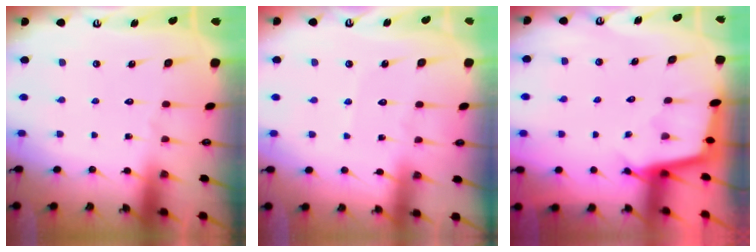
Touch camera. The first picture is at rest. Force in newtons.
{"total": 3.5, "press": 3.5, "slide": 0.4}
{"total": 2.5, "press": 2.5, "slide": 0.2}